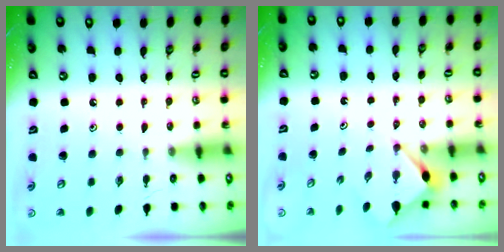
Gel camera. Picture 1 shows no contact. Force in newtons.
{"total": 3.3, "press": 3.3, "slide": 0.3}